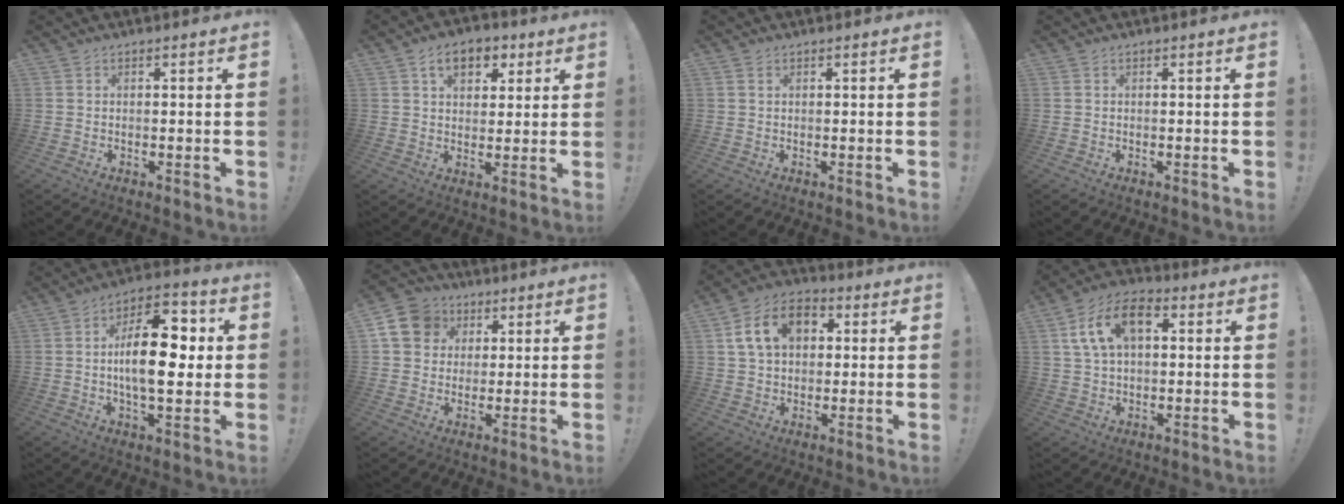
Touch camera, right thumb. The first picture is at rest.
{"total": 9.5, "force": [4.4, 6.3, 5.6], "torque": [-0.070, -0.009, 0.079]}
{"total": 0.9, "force": [0.6, 0.4, 0.6], "torque": [-0.005, -0.003, 0.009]}
{"total": 0.0}
{"total": 18.2, "force": [0.4, 8.8, 15.9], "torque": [-0.245, 0.005, 0.001]}
{"total": 12.2, "force": [4.0, 10.5, 4.8], "torque": [-0.076, -0.009, 0.082]}
{"total": 13.3, "force": [4.0, 9.7, 8.1], "torque": [-0.131, 0.003, 0.081]}
{"total": 13.8, "force": [4.2, 8.5, 10.1], "torque": [-0.185, 0.007, 0.079]}